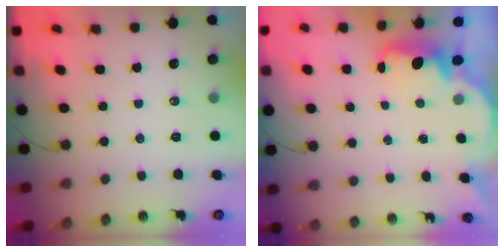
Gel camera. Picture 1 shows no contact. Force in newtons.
{"total": 2.2, "press": 2.1, "slide": 0.7}